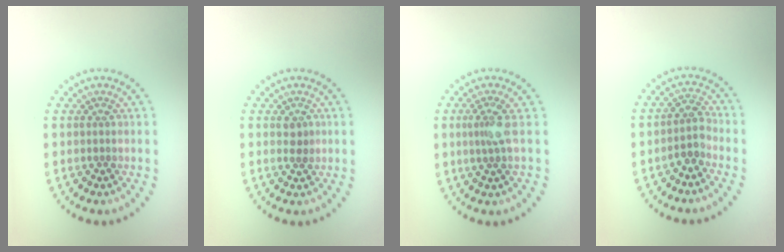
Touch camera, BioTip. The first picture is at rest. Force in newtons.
{"total": 1.1, "press": 1.1, "slide": 0.3}
{"total": 2.1, "press": 1.5, "slide": 1.4}
{"total": 2.0, "press": 1.6, "slide": 1.2}